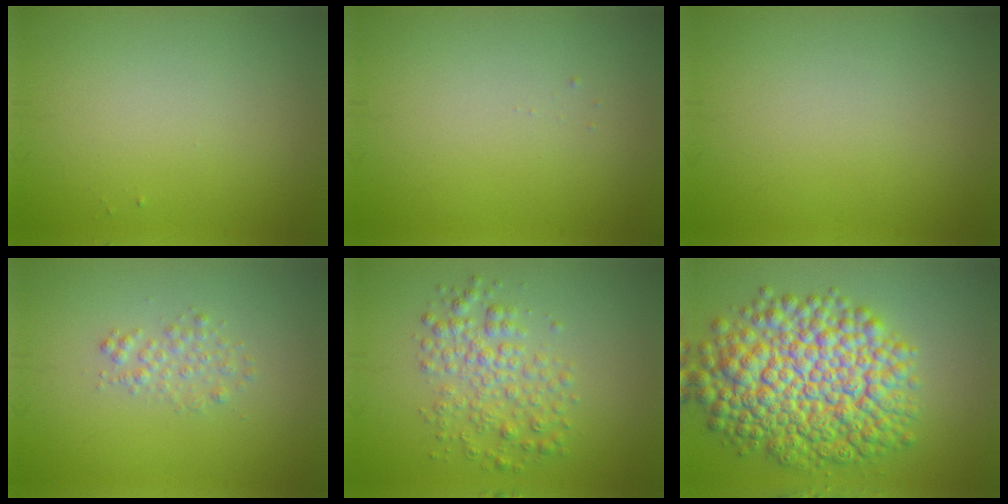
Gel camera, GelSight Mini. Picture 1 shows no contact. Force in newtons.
{"total": 0.0}
{"total": 0.0}
{"total": 1.5, "press": 1.5, "slide": 0.0}
{"total": 3.6, "press": 3.6, "slide": 0.1}
{"total": 11.9, "press": 11.9, "slide": 0.3}